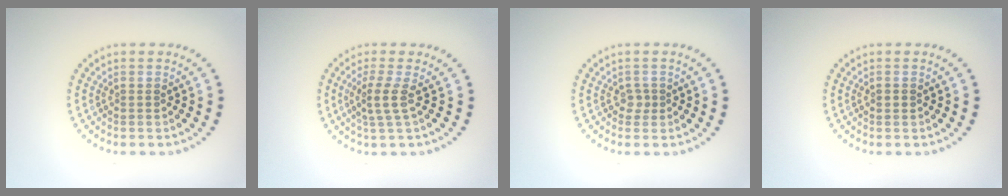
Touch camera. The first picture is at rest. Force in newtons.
{"total": 2.1, "press": 1.6, "slide": 1.4}
{"total": 0.9, "press": 0.7, "slide": 0.5}
{"total": 0.9, "press": 0.9, "slide": 0.1}